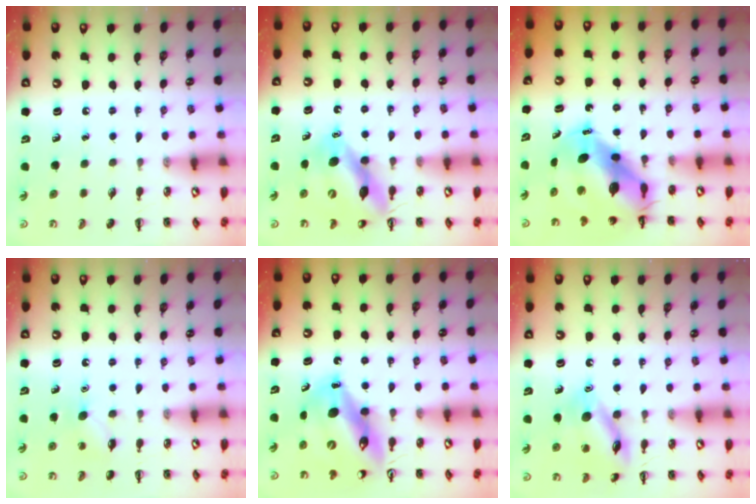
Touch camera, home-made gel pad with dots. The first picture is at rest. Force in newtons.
{"total": 11.7, "press": 11.2, "slide": 3.3}
{"total": 12.4, "press": 11.7, "slide": 3.9}
{"total": 5.3, "press": 5.1, "slide": 1.5}
{"total": 14.4, "press": 13.7, "slide": 4.3}
{"total": 13.8, "press": 13.7, "slide": 0.7}